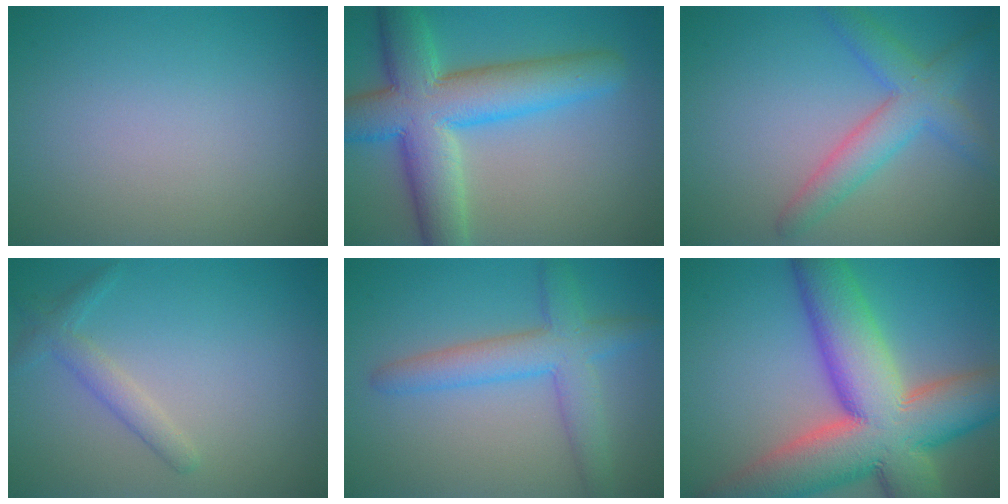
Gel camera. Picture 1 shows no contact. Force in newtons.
{"total": 9.9, "press": 9.9, "slide": 0.6}
{"total": 4.4, "press": 4.4, "slide": 0.2}
{"total": 2.0, "press": 2.0, "slide": 0.1}
{"total": 4.8, "press": 4.8, "slide": 0.3}
{"total": 15.7, "press": 15.7, "slide": 1.0}